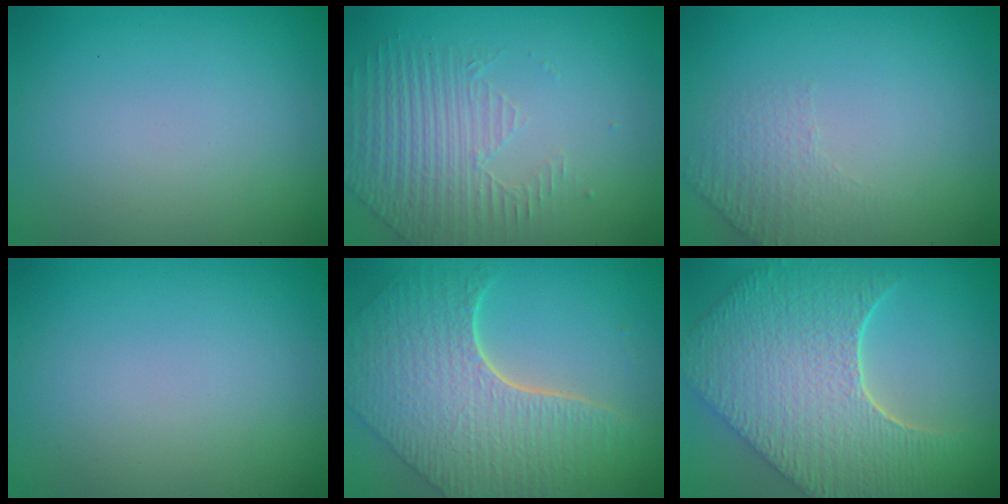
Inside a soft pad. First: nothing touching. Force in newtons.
{"total": 2.1, "press": 1.8, "slide": 1.0}
{"total": 1.3, "press": 0.8, "slide": 1.1}
{"total": 0.0}
{"total": 8.0, "press": 5.8, "slide": 5.5}
{"total": 9.7, "press": 7.1, "slide": 6.6}